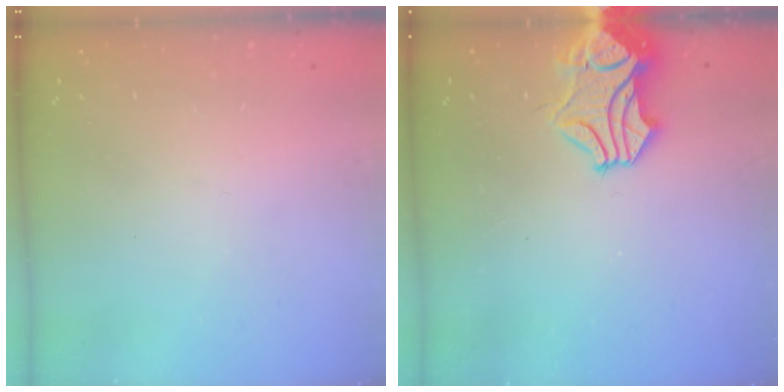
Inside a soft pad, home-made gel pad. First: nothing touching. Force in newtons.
{"total": 2.0, "press": 1.3, "slide": 1.5}